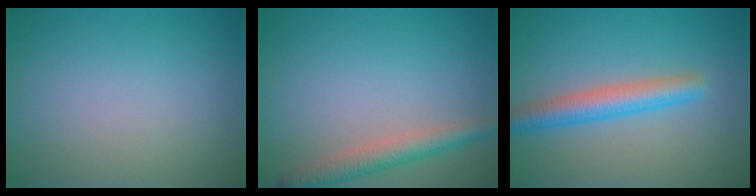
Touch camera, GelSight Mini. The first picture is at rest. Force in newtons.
{"total": 3.3, "press": 3.3, "slide": 0.2}
{"total": 3.9, "press": 3.9, "slide": 0.1}